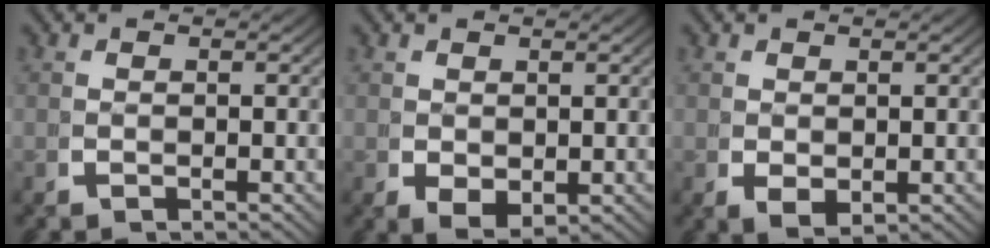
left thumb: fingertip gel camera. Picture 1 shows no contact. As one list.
[{"total": 2.3, "force": [0.0, 1.7, 1.6], "torque": [-0.037, -0.023, 0.020]}, {"total": 1.6, "force": [0.2, 1.1, 1.2], "torque": [-0.029, -0.017, 0.020]}]